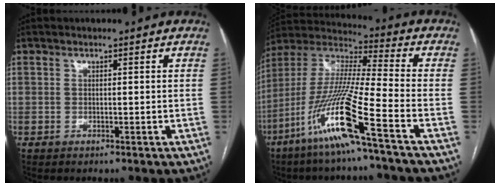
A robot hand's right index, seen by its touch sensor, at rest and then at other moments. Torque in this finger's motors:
{"motor_torque": [1.70, -0.44, 1.05, 0.21]}